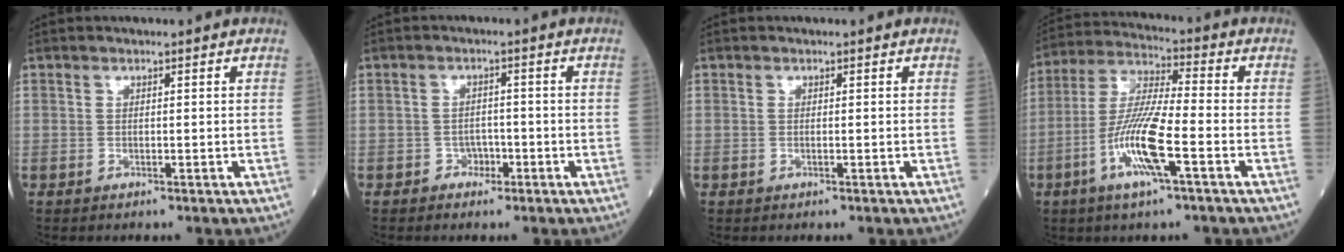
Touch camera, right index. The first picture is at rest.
{"total": 2.2, "force": [-1.2, 1.6, 0.7], "torque": [-0.006, 0.008, -0.021]}
{"total": 0.0}
{"total": 11.7, "force": [-4.2, 0.9, 10.9], "torque": [-0.223, -0.005, -0.085]}